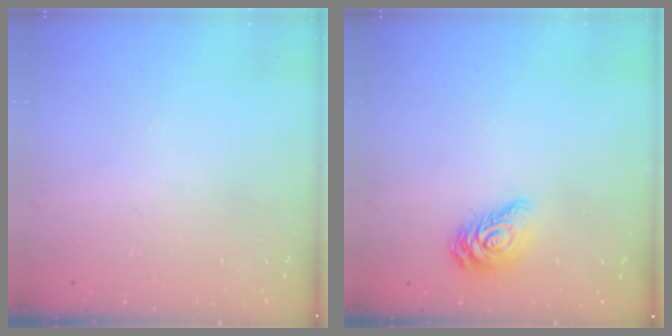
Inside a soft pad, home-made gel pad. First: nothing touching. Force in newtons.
{"total": 9.9, "press": 9.9, "slide": 0.4}